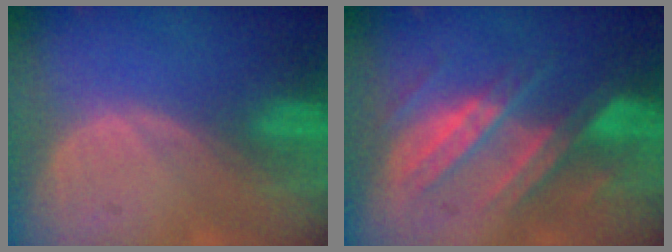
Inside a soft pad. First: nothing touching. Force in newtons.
{"total": 8.1, "press": 8.0, "slide": 1.3}